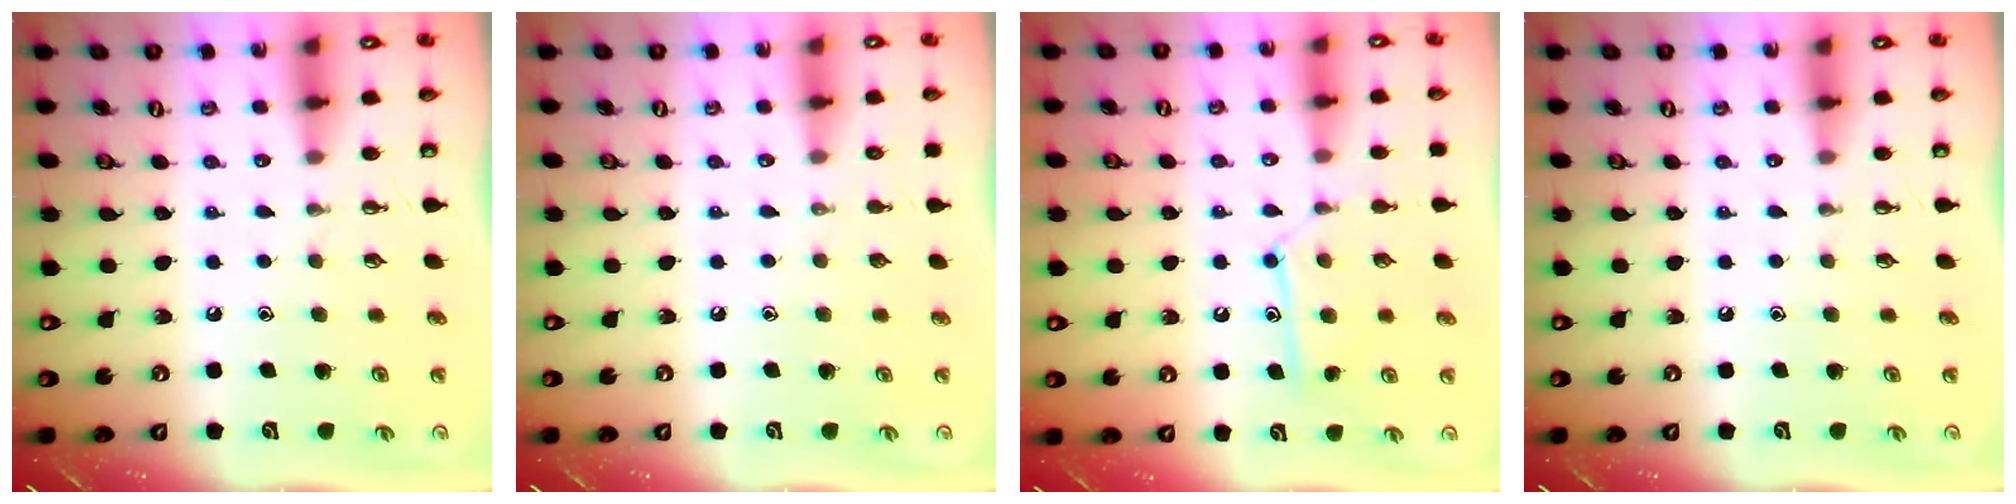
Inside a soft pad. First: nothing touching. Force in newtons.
{"total": 0.0}
{"total": 12.3, "press": 12.3, "slide": 0.8}
{"total": 0.0}